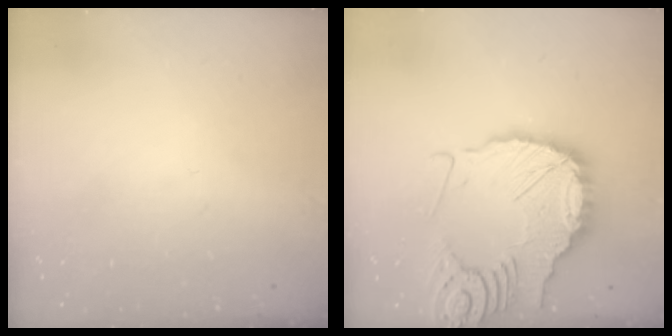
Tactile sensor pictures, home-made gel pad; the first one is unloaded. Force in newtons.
{"total": 17.9, "press": 17.7, "slide": 2.2}